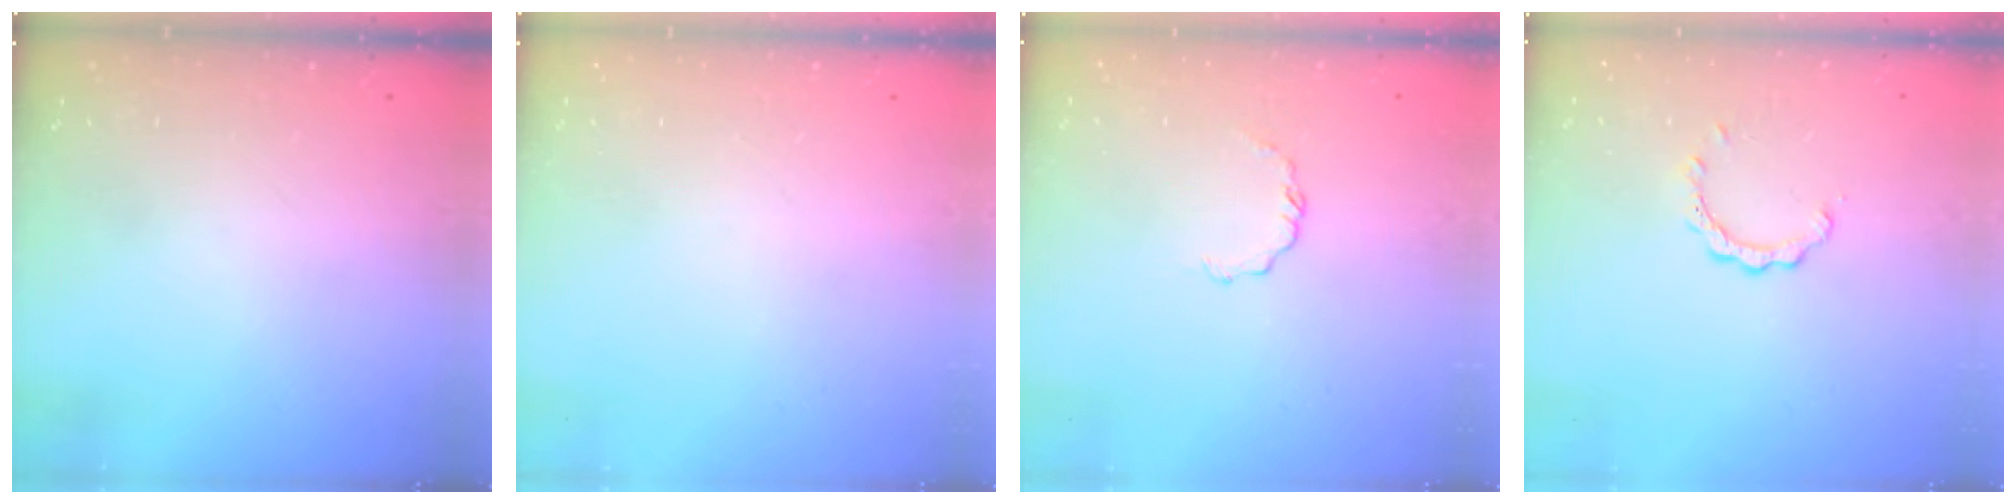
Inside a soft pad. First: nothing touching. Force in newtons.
{"total": 0.0}
{"total": 3.3, "press": 3.3, "slide": 0.3}
{"total": 2.6, "press": 2.6, "slide": 0.2}